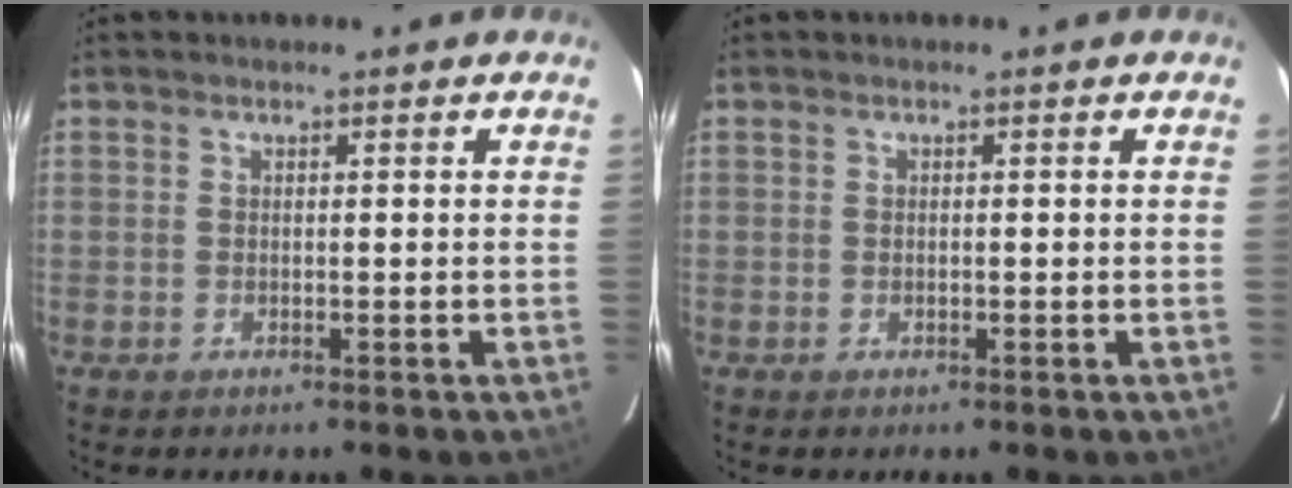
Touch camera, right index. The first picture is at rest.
{"total": 0.0}